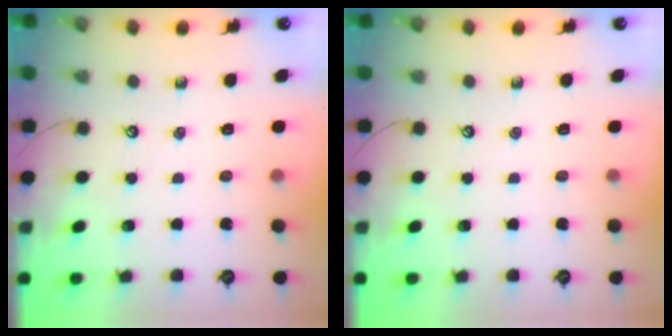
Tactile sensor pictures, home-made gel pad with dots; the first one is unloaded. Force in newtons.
{"total": 0.0}